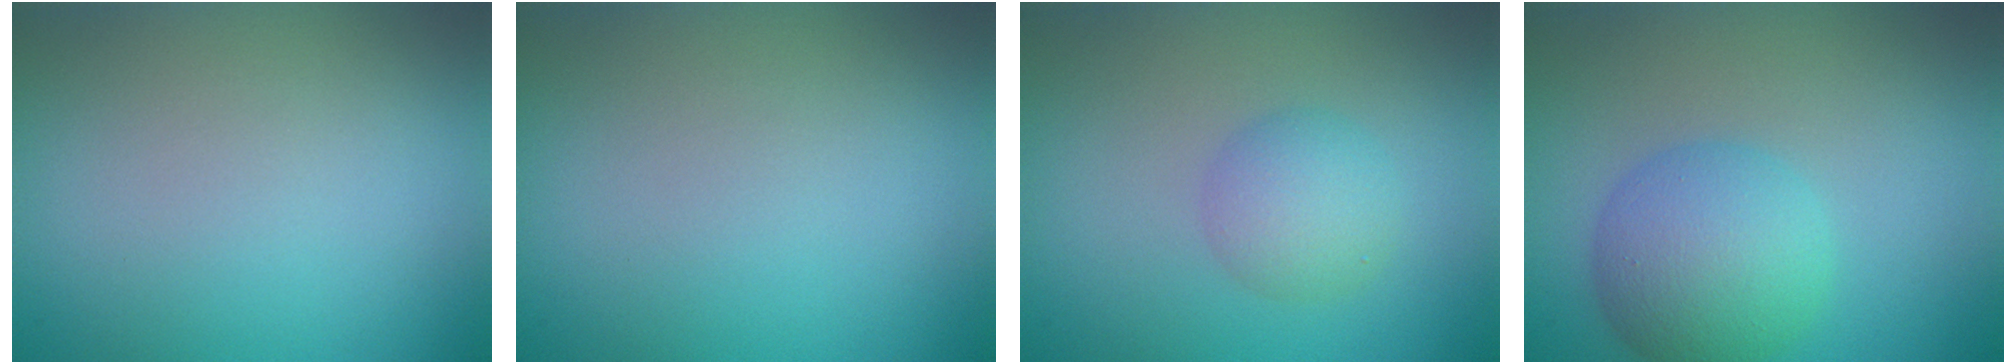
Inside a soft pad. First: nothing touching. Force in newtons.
{"total": 0.0}
{"total": 2.7, "press": 2.7, "slide": 0.1}
{"total": 5.2, "press": 5.2, "slide": 0.1}